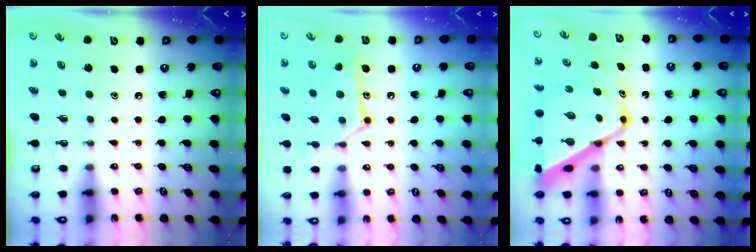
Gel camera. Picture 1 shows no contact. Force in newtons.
{"total": 13.3, "press": 13.3, "slide": 0.4}
{"total": 16.2, "press": 16.1, "slide": 1.5}